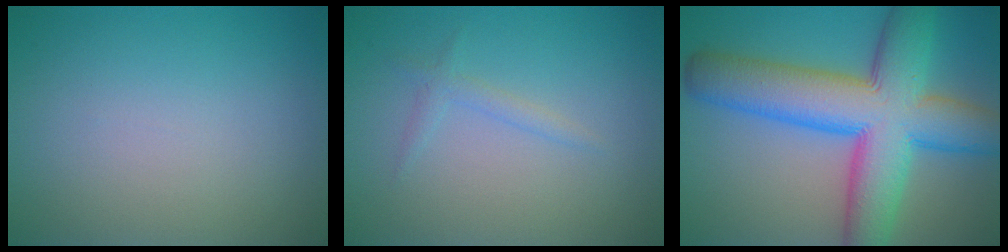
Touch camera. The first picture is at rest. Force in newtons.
{"total": 1.1, "press": 1.1, "slide": 0.2}
{"total": 12.1, "press": 12.1, "slide": 0.3}